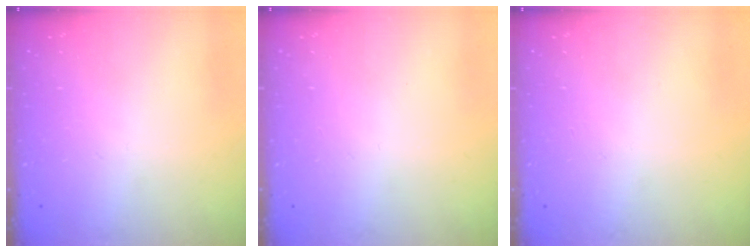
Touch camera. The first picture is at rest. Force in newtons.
{"total": 0.0}
{"total": 0.0}